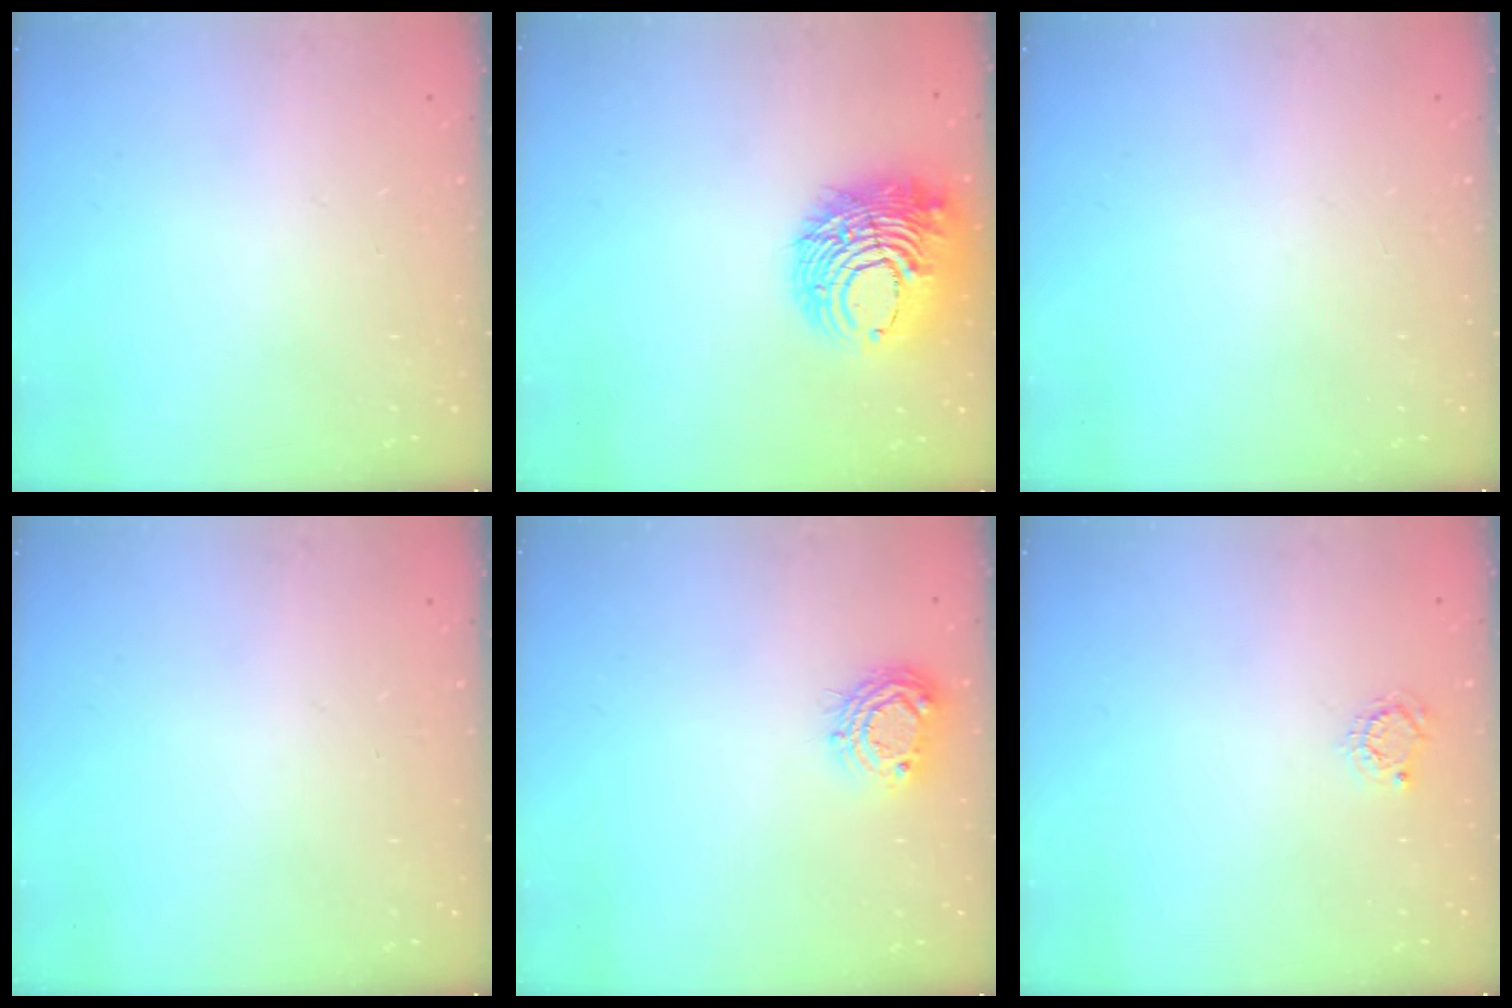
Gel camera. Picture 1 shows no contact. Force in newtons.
{"total": 14.6, "press": 14.4, "slide": 1.8}
{"total": 0.0}
{"total": 0.0}
{"total": 7.6, "press": 7.6, "slide": 0.5}
{"total": 2.5, "press": 2.5, "slide": 0.4}